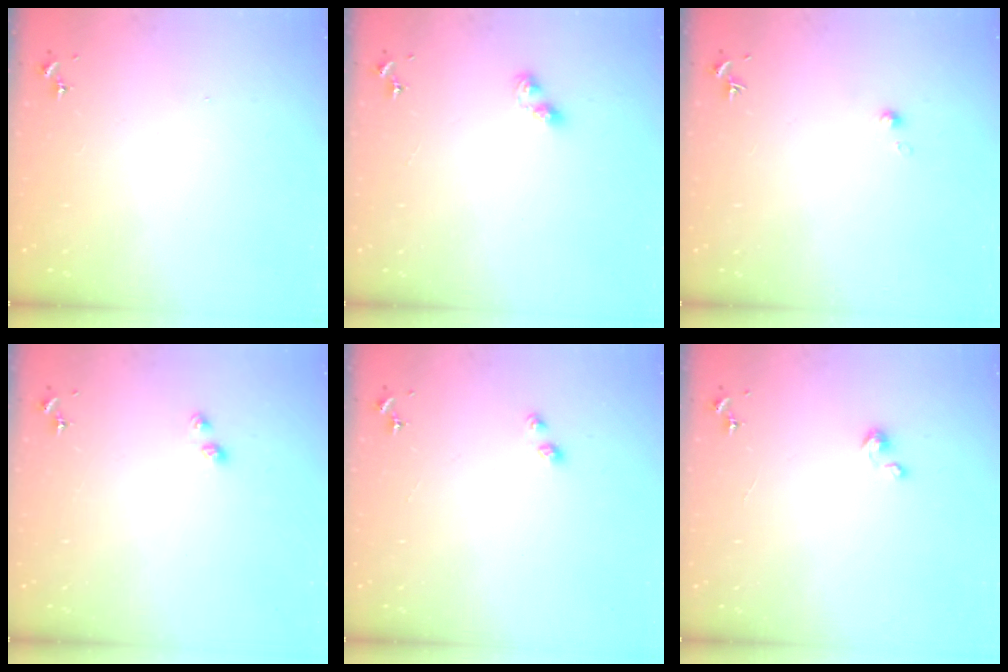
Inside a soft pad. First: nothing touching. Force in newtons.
{"total": 4.3, "press": 4.3, "slide": 0.4}
{"total": 2.0, "press": 1.9, "slide": 0.2}
{"total": 3.2, "press": 3.1, "slide": 0.4}
{"total": 2.6, "press": 2.6, "slide": 0.3}
{"total": 2.1, "press": 2.1, "slide": 0.1}